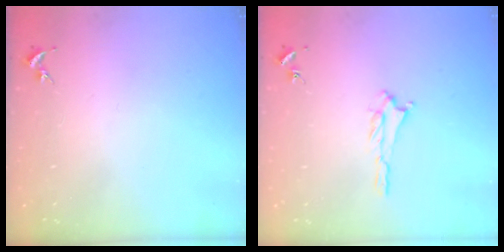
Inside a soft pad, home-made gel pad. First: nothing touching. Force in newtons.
{"total": 1.2, "press": 1.1, "slide": 0.5}